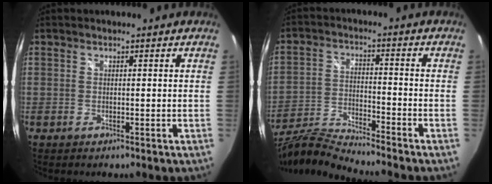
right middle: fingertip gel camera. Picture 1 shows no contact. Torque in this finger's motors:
{"motor_torque": [-0.53, -0.55, -0.04, 0.00]}